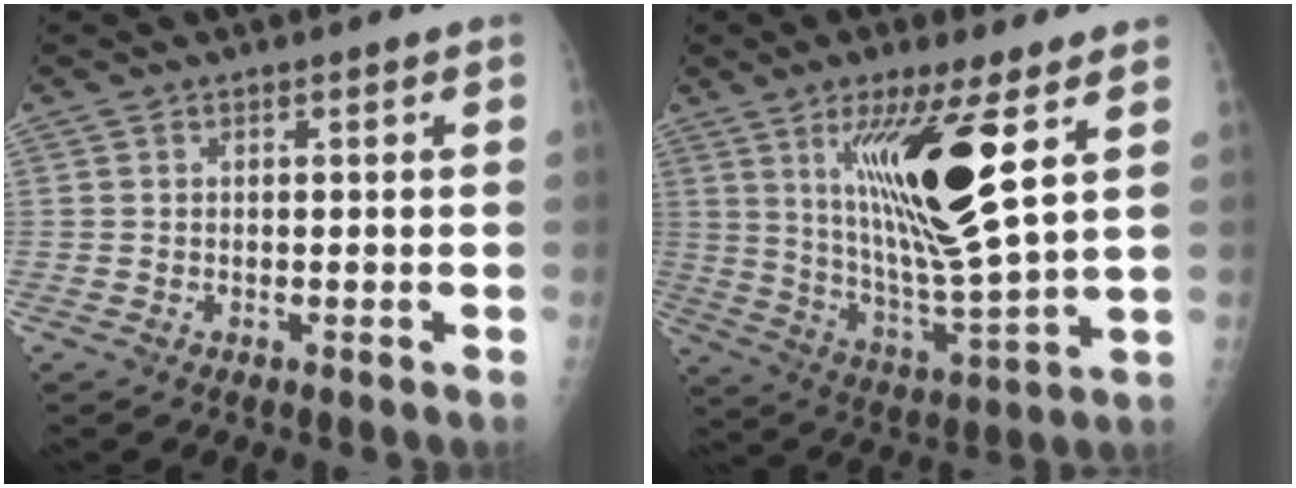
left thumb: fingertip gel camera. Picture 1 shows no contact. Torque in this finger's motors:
{"motor_torque": [2.23, 2.78, 2.07, -0.51, 0.52]}